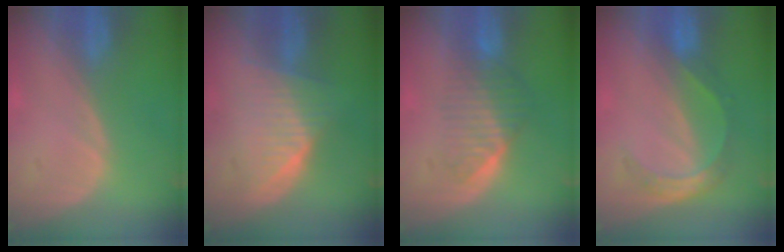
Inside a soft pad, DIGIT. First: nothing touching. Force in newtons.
{"total": 6.5, "press": 6.2, "slide": 1.8}
{"total": 6.5, "press": 5.5, "slide": 3.4}
{"total": 5.5, "press": 4.7, "slide": 2.8}